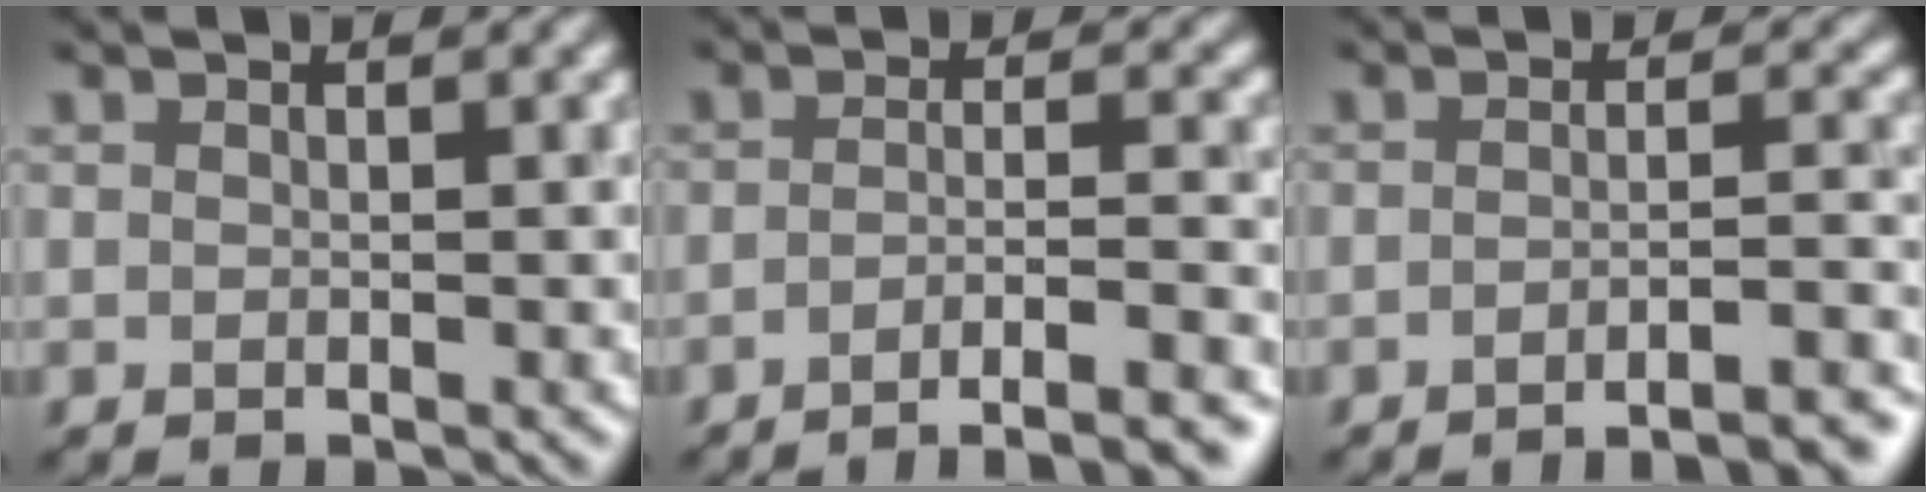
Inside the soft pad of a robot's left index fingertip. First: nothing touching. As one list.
[{"total": 7.0, "force": [-5.0, 1.2, 4.7], "torque": [-0.054, 0.012, -0.054]}, {"total": 7.1, "force": [-5.6, 1.1, 4.1], "torque": [-0.030, 0.020, -0.051]}]